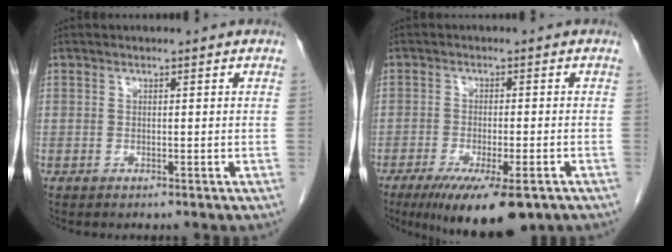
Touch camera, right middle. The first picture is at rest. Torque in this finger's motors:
{"motor_torque": [1.40, -0.74, 0.47, 0.14]}